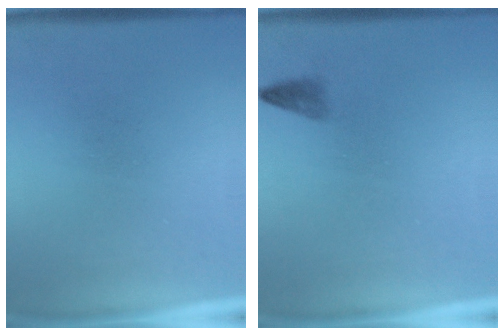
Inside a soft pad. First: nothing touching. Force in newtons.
{"total": 1.2}